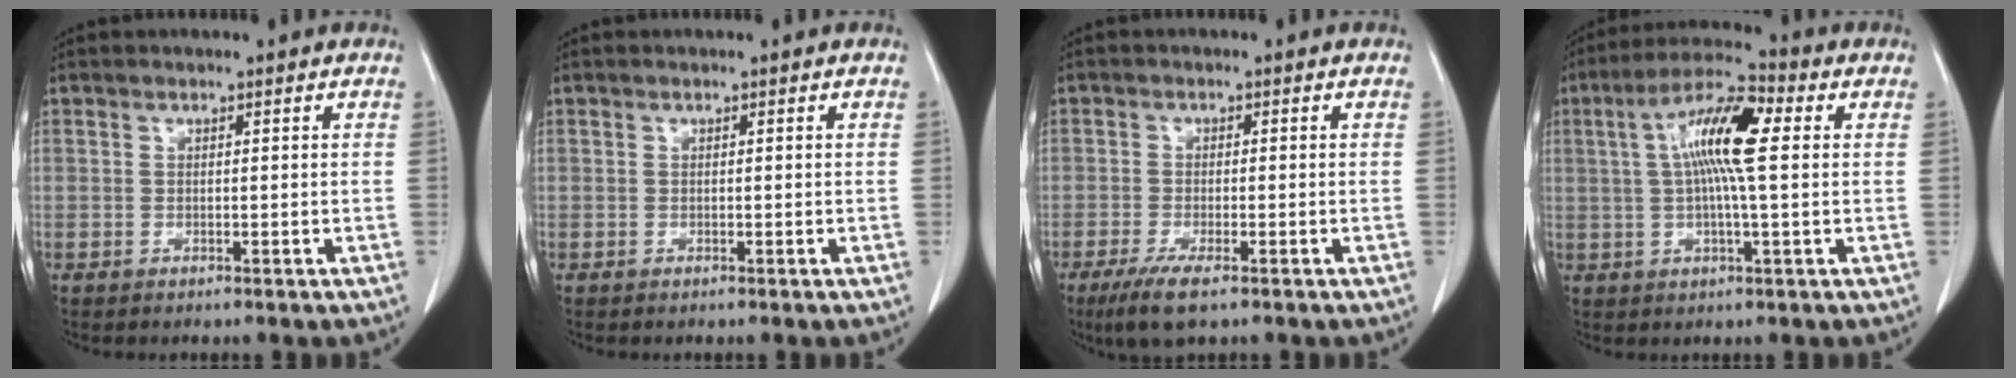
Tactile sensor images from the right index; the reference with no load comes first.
{"total": 0.0}
{"total": 5.1, "force": [-3.2, 0.9, 3.9], "torque": [-0.078, -0.014, -0.054]}
{"total": 11.2, "force": [2.1, 1.5, 10.9], "torque": [-0.204, 0.021, 0.030]}